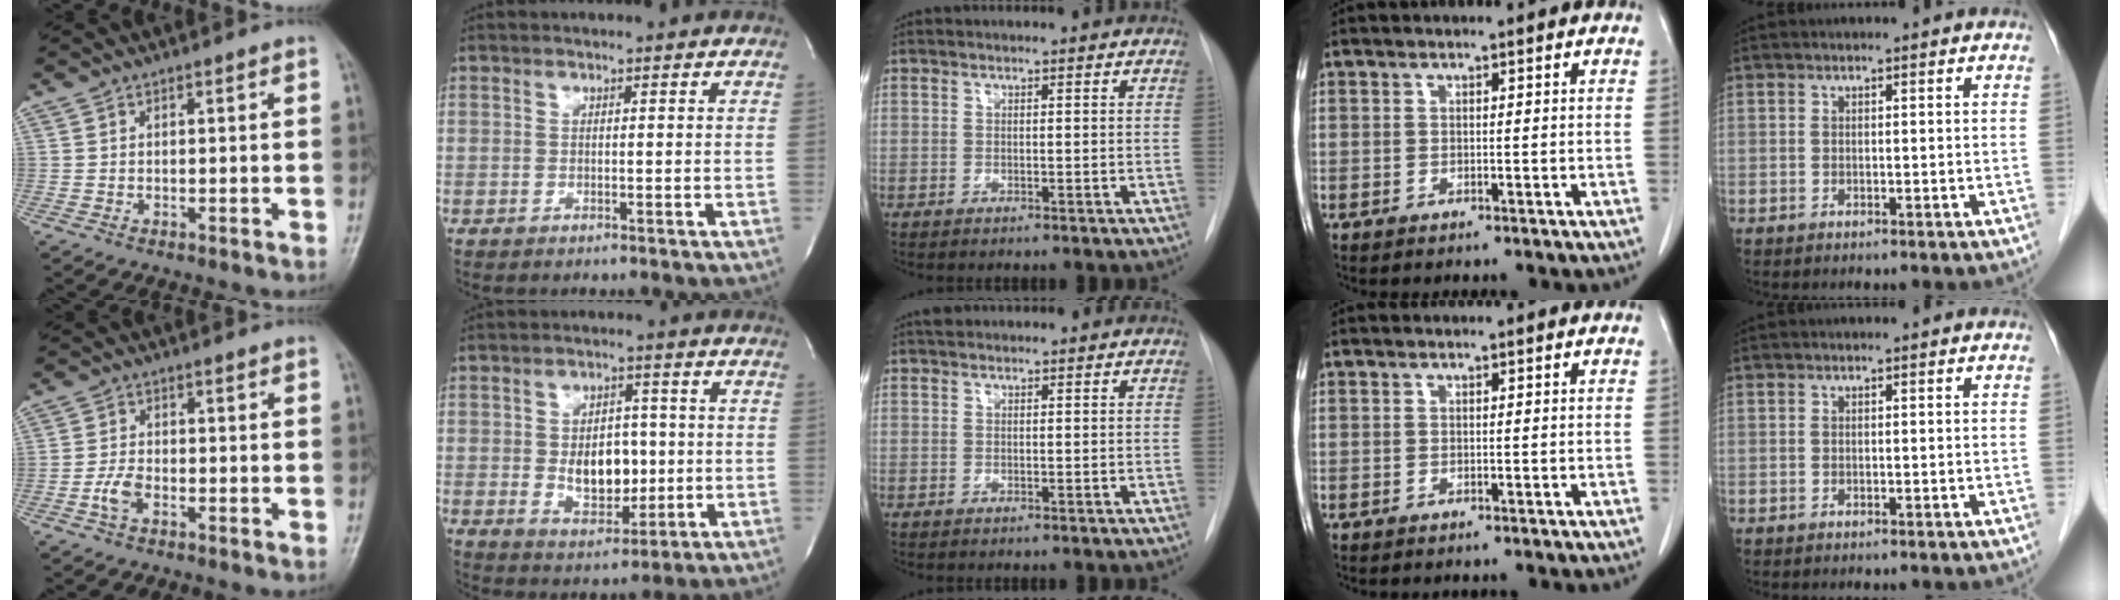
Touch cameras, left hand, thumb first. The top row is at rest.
{"thumb": {"total": 3.3, "force": [-1.5, 1.7, 2.3], "torque": [-0.052, 0.010, -0.032]}, "index": {"total": 7.7, "force": [-0.5, 4.8, 6.0], "torque": [-0.098, -0.001, 0.001]}, "middle": {"total": 1.1, "force": [1.0, 0.5, 0.3], "torque": [-0.010, 0.015, 0.017]}}